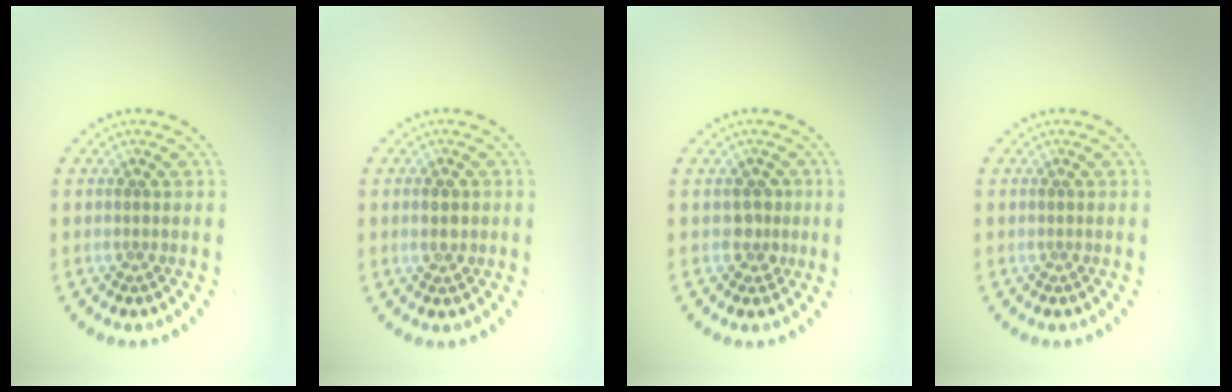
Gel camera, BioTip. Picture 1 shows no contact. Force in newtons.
{"total": 2.0, "press": 2.0, "slide": 0.1}
{"total": 1.6, "press": 1.3, "slide": 1.0}
{"total": 0.0}